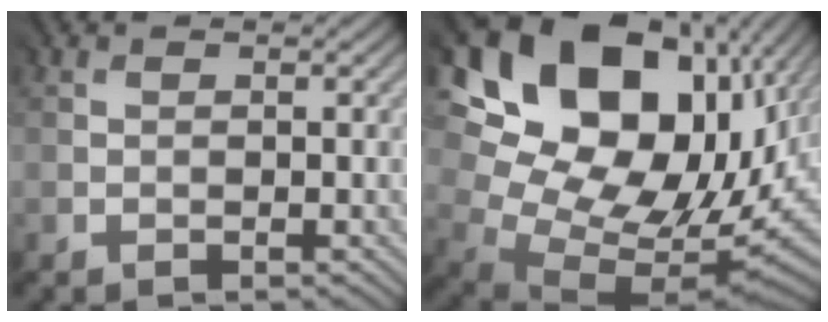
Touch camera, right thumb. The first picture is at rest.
{"total": 20.0, "force": [8.5, 12.6, 13.0], "torque": [-0.250, 0.014, 0.172]}